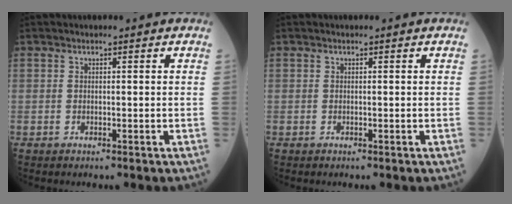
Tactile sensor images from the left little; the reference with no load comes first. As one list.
[{"total": 0.0}]